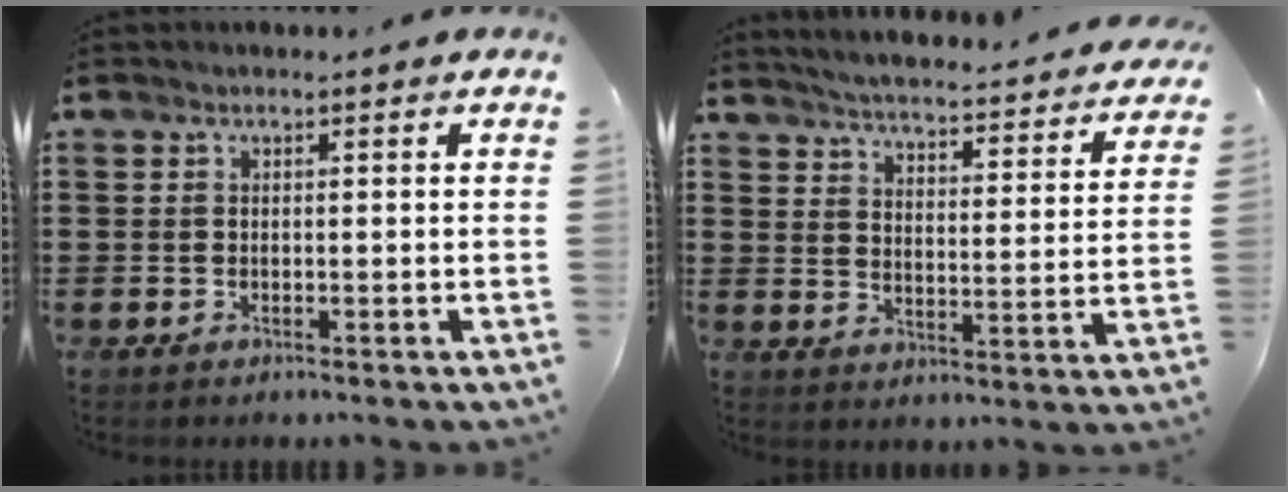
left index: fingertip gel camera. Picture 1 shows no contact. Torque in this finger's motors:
{"motor_torque": [1.07, -1.07, 0.46, 0.05]}